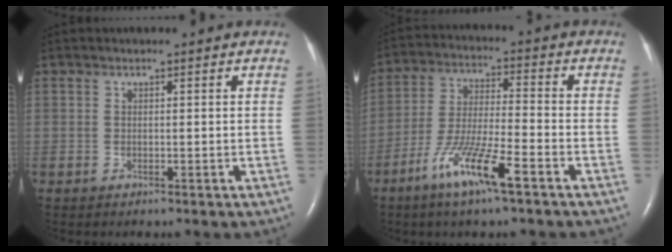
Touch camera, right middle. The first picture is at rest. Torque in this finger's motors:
{"motor_torque": [1.13, -1.01, 0.24, 0.12]}